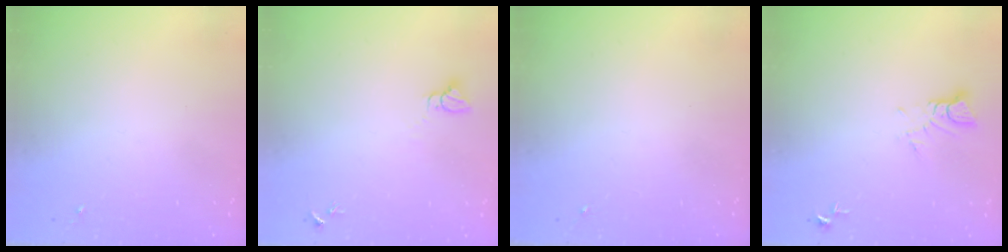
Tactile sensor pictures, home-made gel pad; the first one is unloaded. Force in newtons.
{"total": 2.7, "press": 2.7, "slide": 0.1}
{"total": 0.0}
{"total": 3.8, "press": 3.8, "slide": 0.4}